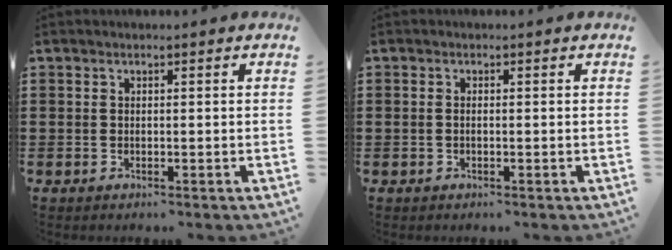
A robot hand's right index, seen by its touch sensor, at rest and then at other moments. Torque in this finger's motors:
{"motor_torque": [-0.09, 0.06, 0.02, -0.01]}